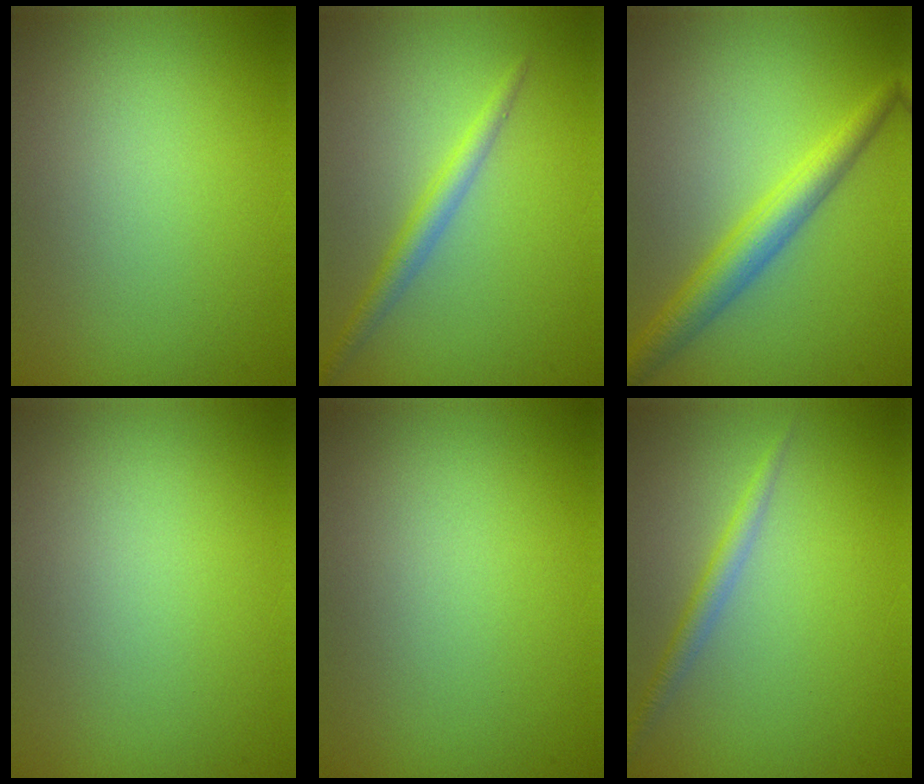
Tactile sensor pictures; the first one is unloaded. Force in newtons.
{"total": 2.0, "press": 2.0, "slide": 0.1}
{"total": 3.9, "press": 3.9, "slide": 0.1}
{"total": 0.0}
{"total": 0.0}
{"total": 1.6, "press": 1.6, "slide": 0.1}